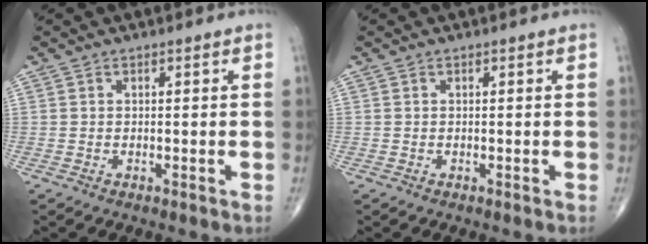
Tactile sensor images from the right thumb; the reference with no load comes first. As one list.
[{"total": 0.0}]